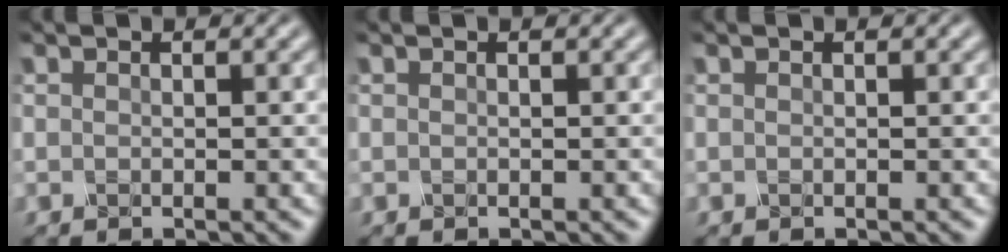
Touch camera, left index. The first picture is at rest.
{"total": 0.0}
{"total": 0.0}